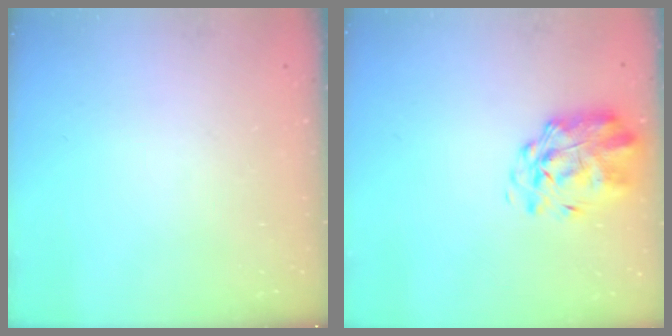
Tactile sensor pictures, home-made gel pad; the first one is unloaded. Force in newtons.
{"total": 2.0, "press": 1.8, "slide": 0.9}